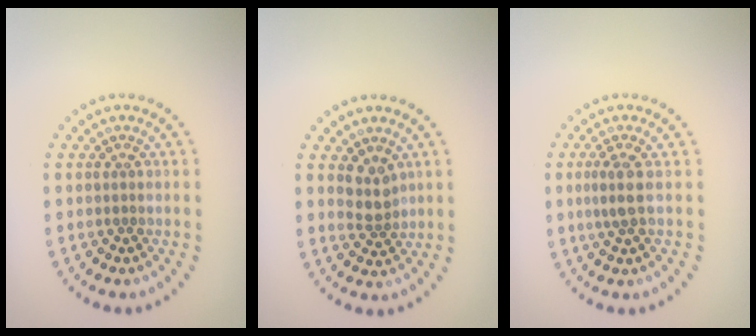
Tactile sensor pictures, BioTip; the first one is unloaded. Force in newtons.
{"total": 2.2, "press": 1.8, "slide": 1.2}
{"total": 1.9, "press": 1.6, "slide": 1.1}